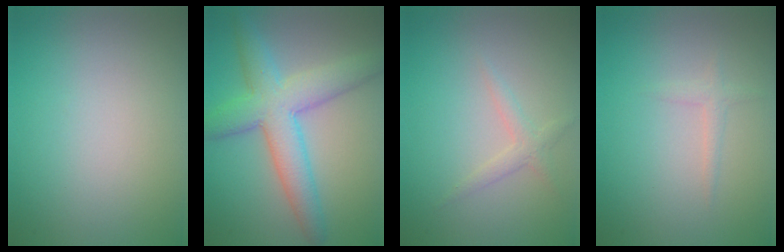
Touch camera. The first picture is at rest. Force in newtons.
{"total": 6.6, "press": 6.6, "slide": 0.1}
{"total": 1.5, "press": 1.5, "slide": 0.0}
{"total": 1.0, "press": 1.0, "slide": 0.1}